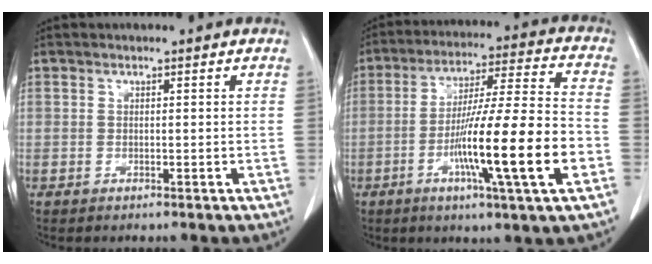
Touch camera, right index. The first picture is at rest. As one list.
[{"total": 17.5, "force": [-5.5, -0.2, 16.6], "torque": [-0.284, -0.009, -0.094]}]